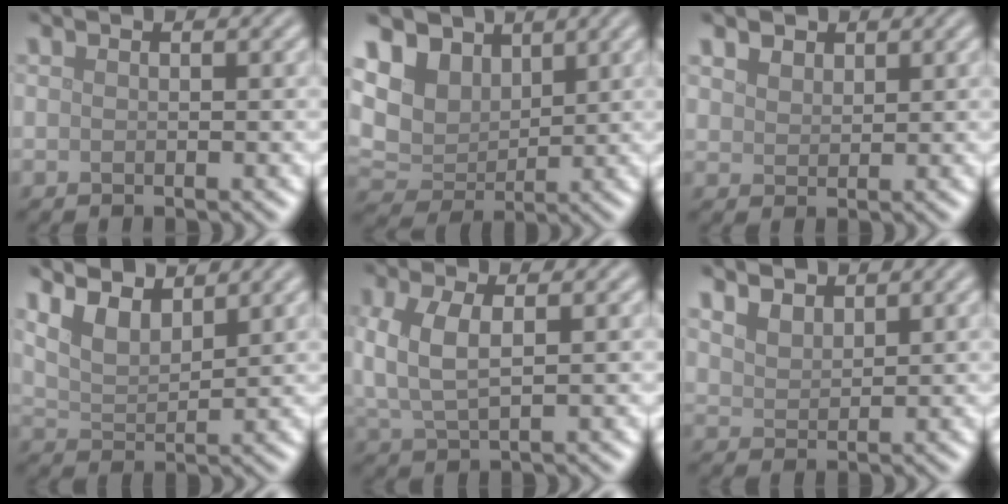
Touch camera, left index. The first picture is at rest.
{"total": 7.3, "force": [3.7, 5.2, 3.5], "torque": [-0.102, 0.014, 0.058]}
{"total": 2.1, "force": [1.6, 1.3, 0.7], "torque": [-0.021, 0.000, 0.031]}
{"total": 3.9, "force": [3.0, 1.3, 2.1], "torque": [-0.053, 0.003, 0.057]}
{"total": 4.2, "force": [0.8, 2.0, 3.6], "torque": [-0.084, 0.006, 0.018]}
{"total": 3.1, "force": [2.5, 1.5, 1.1], "torque": [-0.034, 0.001, 0.050]}